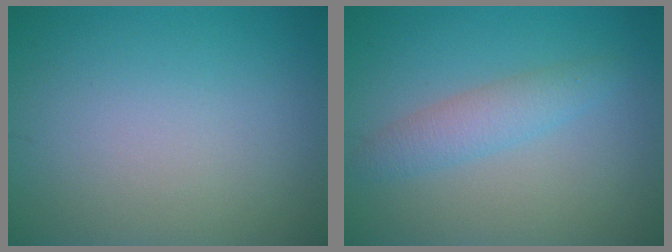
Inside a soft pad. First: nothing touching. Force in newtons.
{"total": 2.5, "press": 2.5, "slide": 0.1}